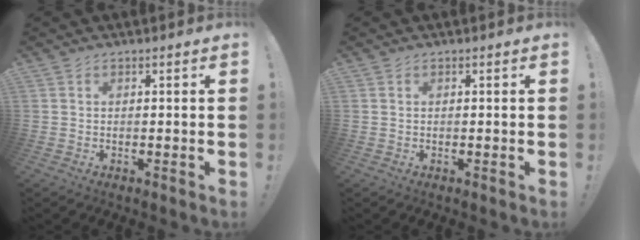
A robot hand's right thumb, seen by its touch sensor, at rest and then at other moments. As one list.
[{"total": 0.0}]